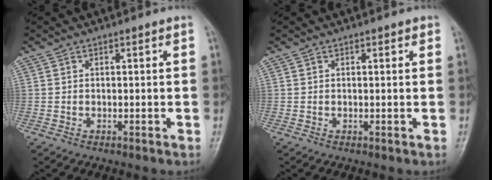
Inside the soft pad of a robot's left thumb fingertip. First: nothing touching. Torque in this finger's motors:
{"motor_torque": [-0.22, -0.13, -0.01, 0.16, 0.04]}